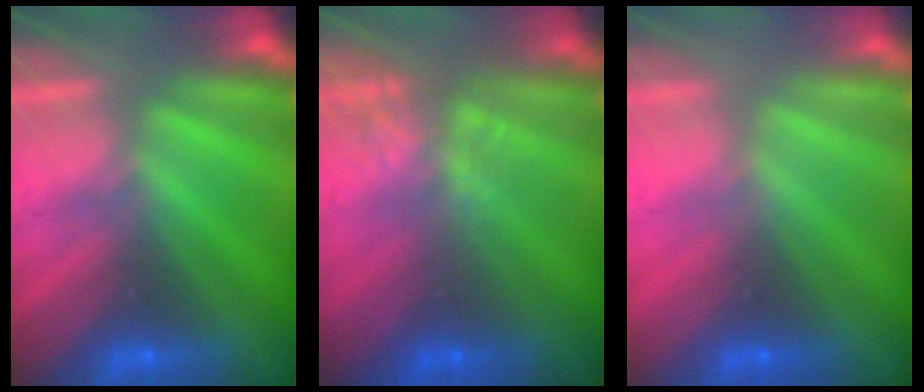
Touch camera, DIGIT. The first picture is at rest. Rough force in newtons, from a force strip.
{"total": 3.7}
{"total": 3.1}